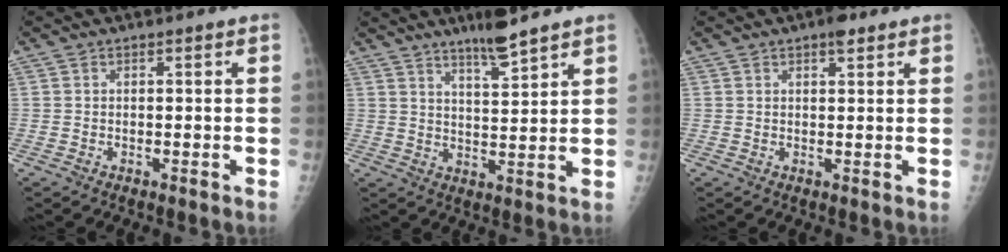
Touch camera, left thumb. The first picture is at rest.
{"total": 6.7, "force": [5.3, 0.5, 4.1], "torque": [-0.064, -0.039, 0.091]}
{"total": 2.6, "force": [1.7, 1.0, 1.7], "torque": [-0.019, -0.006, 0.021]}